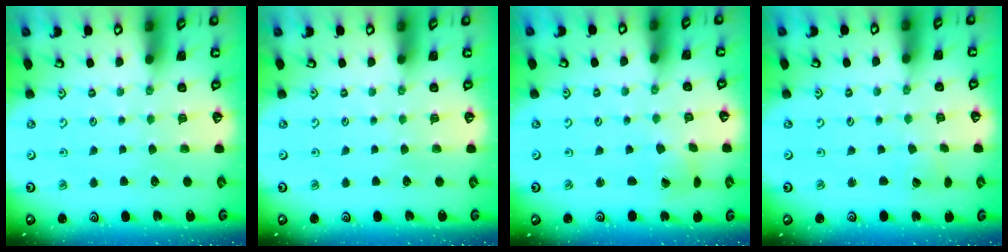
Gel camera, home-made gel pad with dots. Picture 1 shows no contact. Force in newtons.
{"total": 0.0}
{"total": 1.6, "press": 1.6, "slide": 0.2}
{"total": 2.1, "press": 2.1, "slide": 0.1}